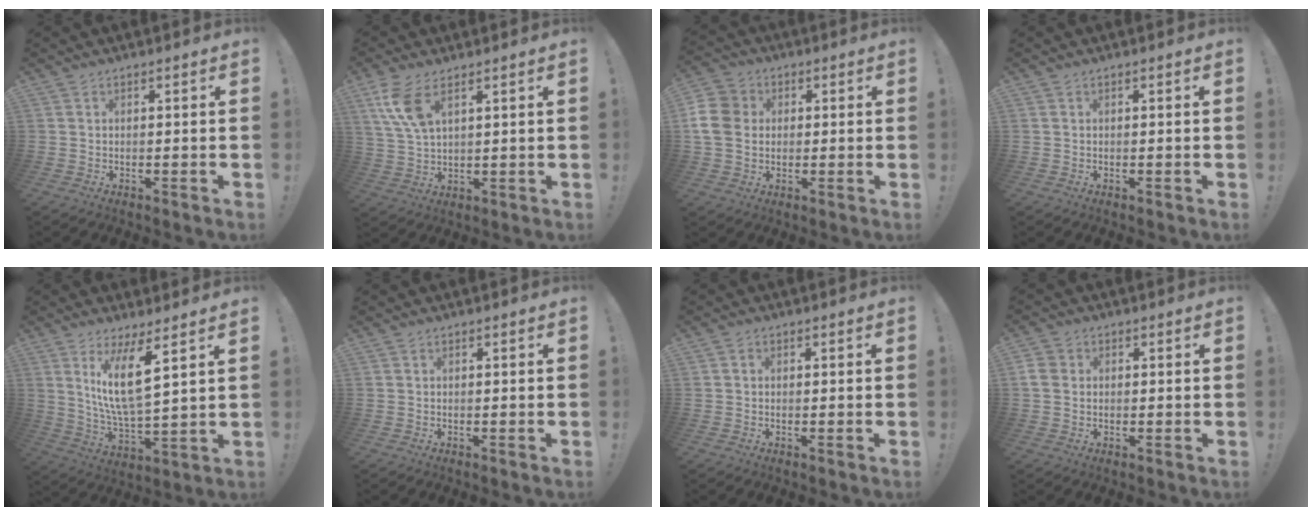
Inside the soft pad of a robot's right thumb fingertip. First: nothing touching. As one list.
[{"total": 8.8, "force": [4.7, 3.8, 6.5], "torque": [-0.143, -0.013, 0.089]}, {"total": 10.4, "force": [0.4, 8.9, 5.4], "torque": [-0.108, 0.012, 0.011]}, {"total": 0.0}, {"total": 13.5, "force": [6.3, 2.8, 11.5], "torque": [-0.213, -0.033, 0.101]}, {"total": 0.0}, {"total": 0.7, "force": [-0.1, 0.7, 0.2], "torque": [-0.003, 0.003, -0.002]}, {"total": 4.2, "force": [0.2, 3.7, 2.0], "torque": [-0.042, 0.009, 0.005]}]